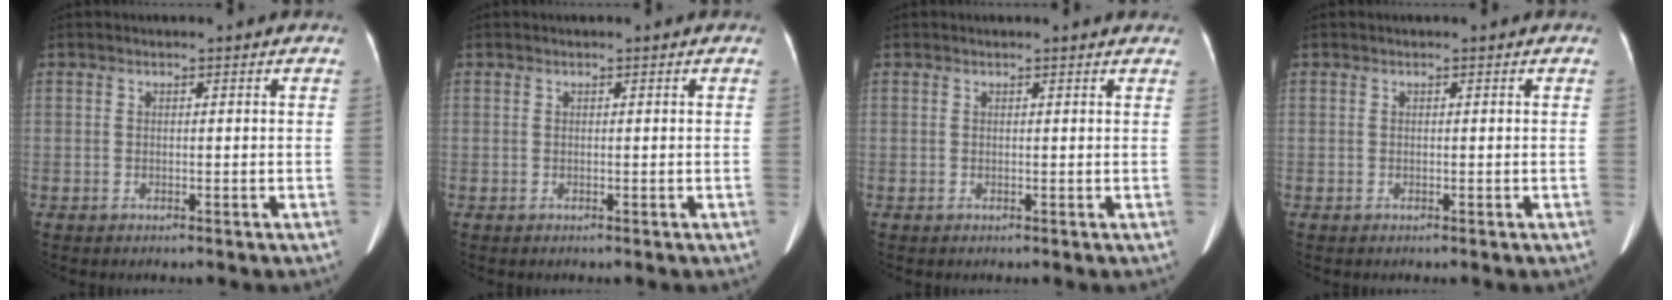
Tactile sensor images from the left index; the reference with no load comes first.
{"total": 0.0}
{"total": 2.2, "force": [2.1, 0.4, 0.4], "torque": [-0.015, 0.006, 0.011]}
{"total": 0.0}